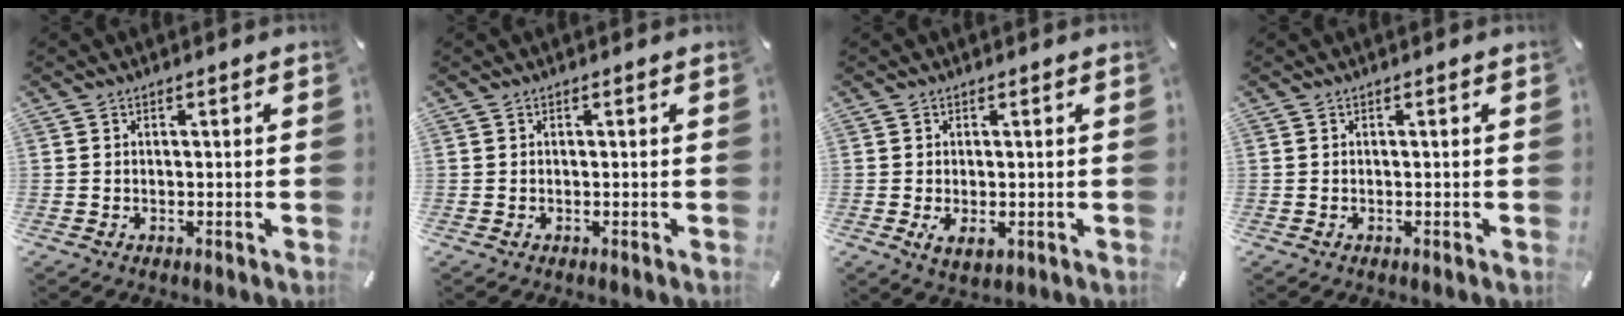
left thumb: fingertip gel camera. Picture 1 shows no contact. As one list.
[{"total": 0.0}, {"total": 2.7, "force": [-0.3, 1.2, 2.3], "torque": [-0.046, 0.000, -0.004]}, {"total": 0.0}]